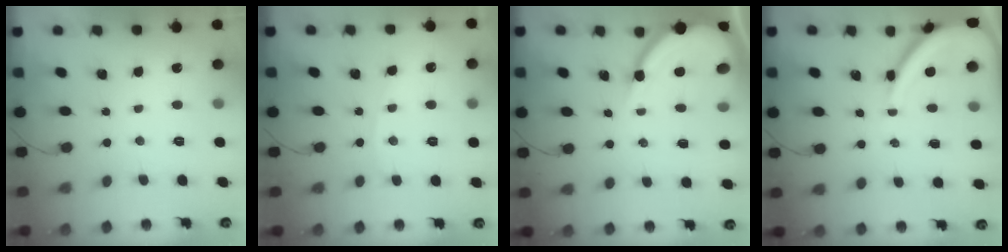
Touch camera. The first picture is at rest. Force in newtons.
{"total": 4.0, "press": 3.9, "slide": 0.6}
{"total": 11.5, "press": 11.4, "slide": 1.2}
{"total": 10.9, "press": 10.9, "slide": 0.7}